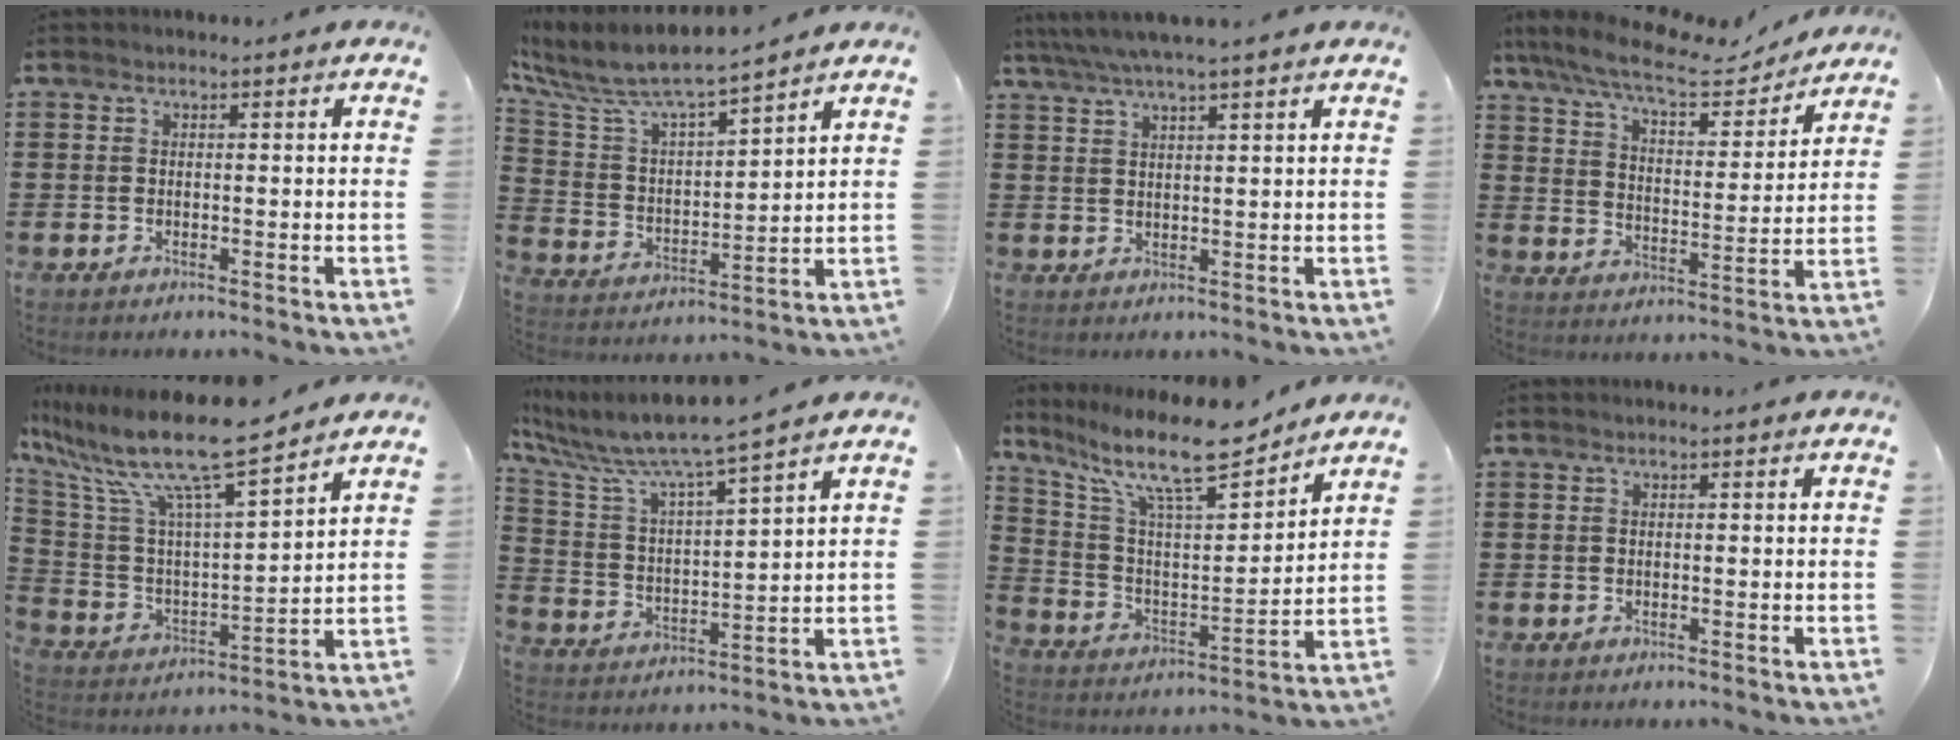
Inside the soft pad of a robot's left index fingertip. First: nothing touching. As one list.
[{"total": 7.2, "force": [6.6, 0.9, 2.8], "torque": [-0.087, -0.044, 0.109]}, {"total": 3.6, "force": [3.0, -0.3, 2.0], "torque": [-0.046, -0.005, 0.053]}, {"total": 9.6, "force": [8.1, 1.5, 5.0], "torque": [-0.129, -0.036, 0.137]}, {"total": 12.6, "force": [9.9, 0.8, 7.7], "torque": [-0.193, -0.067, 0.165]}, {"total": 7.0, "force": [6.3, -0.3, 3.0], "torque": [-0.089, -0.044, 0.101]}, {"total": 13.4, "force": [10.5, 2.8, 7.9], "torque": [-0.181, -0.048, 0.181]}, {"total": 0.0}]